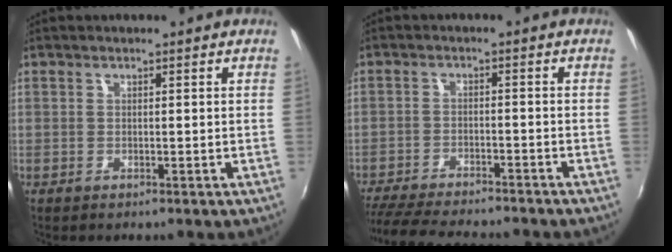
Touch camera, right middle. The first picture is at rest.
{"total": 15.1, "force": [-13.3, 2.7, 6.6], "torque": [-0.144, -0.030, -0.206]}